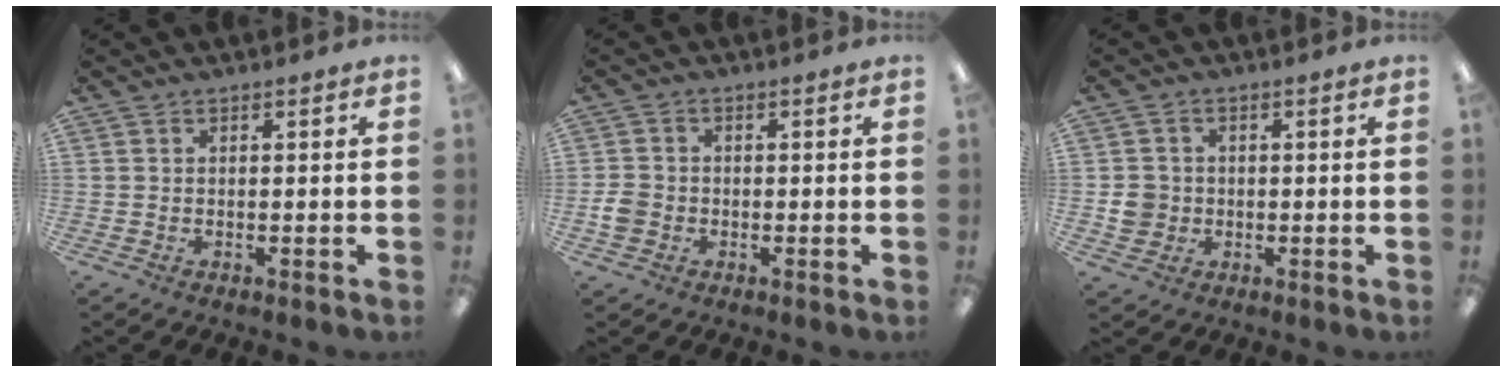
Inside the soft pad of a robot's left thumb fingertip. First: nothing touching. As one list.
[{"total": 3.6, "force": [-1.1, 3.0, 1.5], "torque": [-0.031, 0.007, -0.021]}, {"total": 4.7, "force": [-0.4, 4.5, 1.4], "torque": [-0.011, 0.006, -0.008]}]